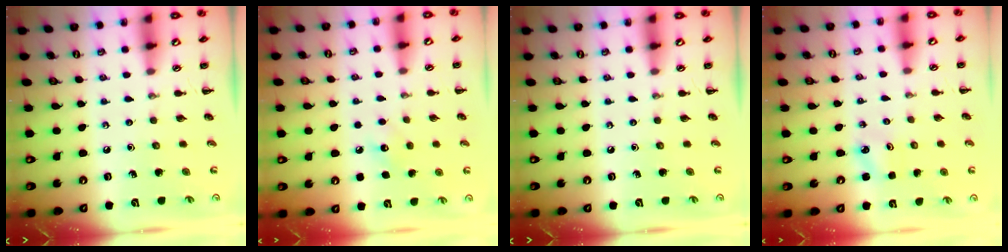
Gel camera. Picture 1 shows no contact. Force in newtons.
{"total": 6.9, "press": 6.7, "slide": 1.6}
{"total": 0.0}
{"total": 1.9, "press": 1.8, "slide": 0.4}